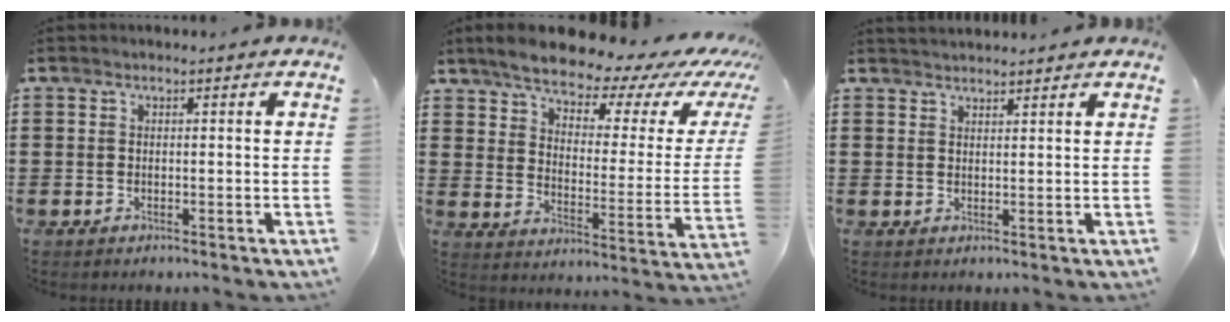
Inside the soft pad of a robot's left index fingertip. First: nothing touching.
{"total": 7.8, "force": [7.1, 1.9, 2.6], "torque": [-0.074, -0.056, 0.119]}
{"total": 1.7, "force": [1.7, 0.1, 0.0], "torque": [-0.003, 0.001, 0.033]}